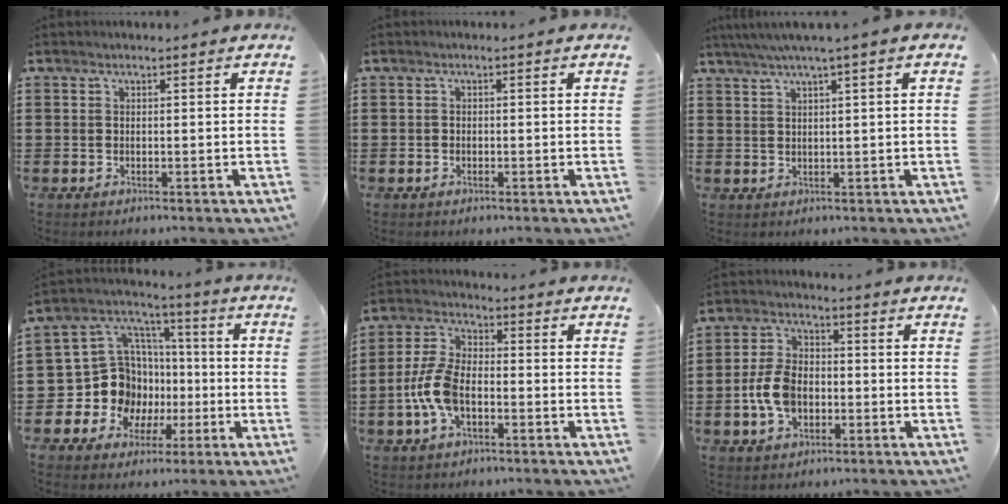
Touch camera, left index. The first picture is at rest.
{"total": 0.6, "force": [-0.5, 0.4, 0.0], "torque": [-0.002, 0.001, -0.010]}
{"total": 2.5, "force": [1.4, -0.2, 2.0], "torque": [-0.040, 0.003, 0.025]}
{"total": 11.9, "force": [-2.1, 11.0, 3.8], "torque": [-0.119, -0.002, -0.028]}
{"total": 7.6, "force": [-2.4, 4.0, 6.1], "torque": [-0.157, -0.003, -0.055]}
{"total": 7.2, "force": [-1.7, 4.8, 5.2], "torque": [-0.133, 0.003, -0.040]}